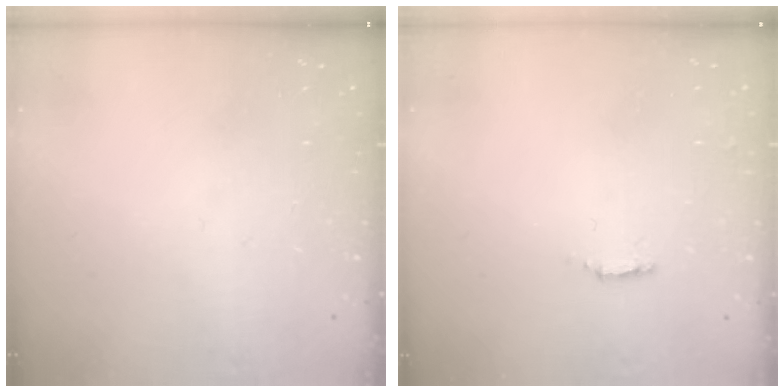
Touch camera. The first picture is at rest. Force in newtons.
{"total": 2.0, "press": 2.0, "slide": 0.4}